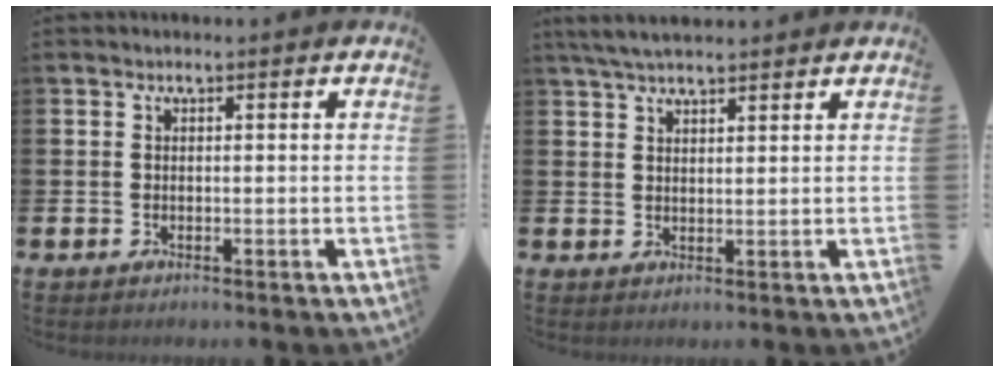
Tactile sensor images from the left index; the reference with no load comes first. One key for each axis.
{"total": 4.3, "fx": 3.8, "fy": 0.9, "fz": 1.6, "tx": -0.037, "ty": -0.006, "tz": 0.071}